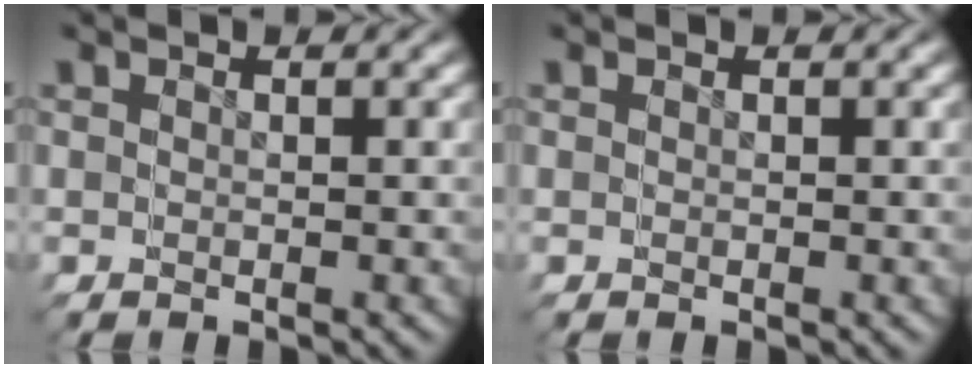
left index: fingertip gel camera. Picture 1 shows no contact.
{"total": 0.0}